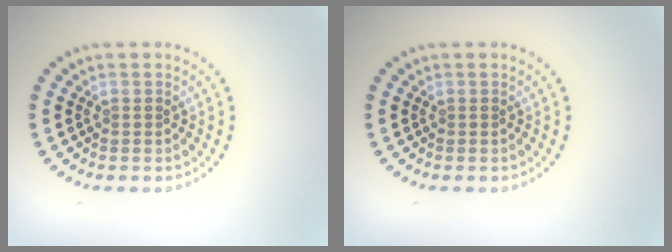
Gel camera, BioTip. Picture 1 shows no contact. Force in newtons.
{"total": 0.0}